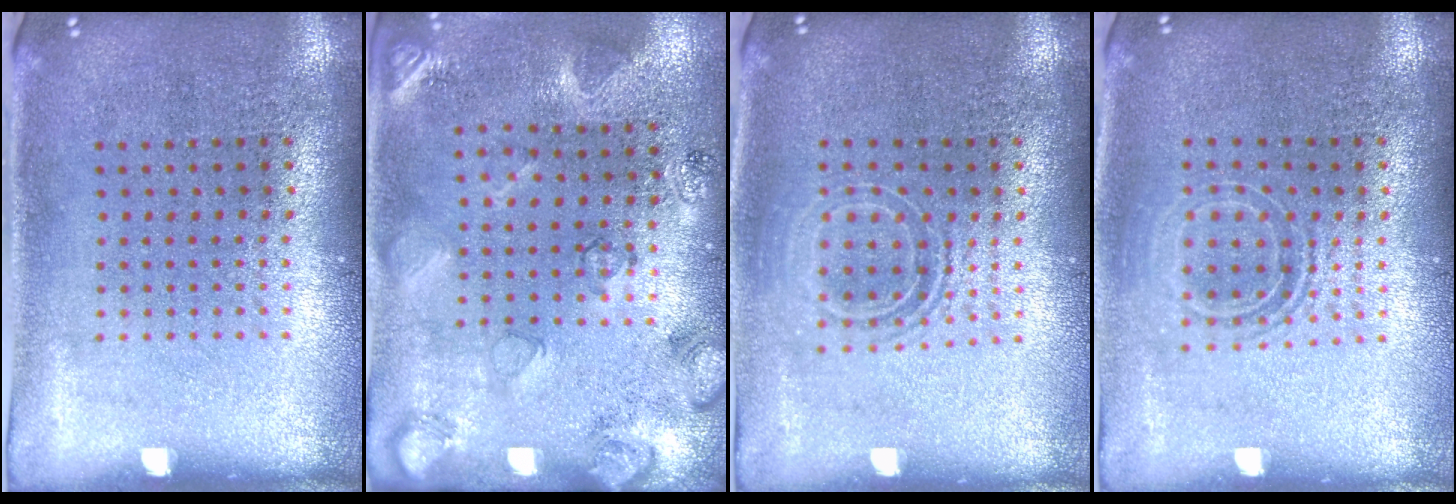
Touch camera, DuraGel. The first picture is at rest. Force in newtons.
{"total": 2.2, "press": 1.9, "slide": 1.1}
{"total": 1.5, "press": 1.2, "slide": 0.9}
{"total": 1.5, "press": 1.2, "slide": 0.9}